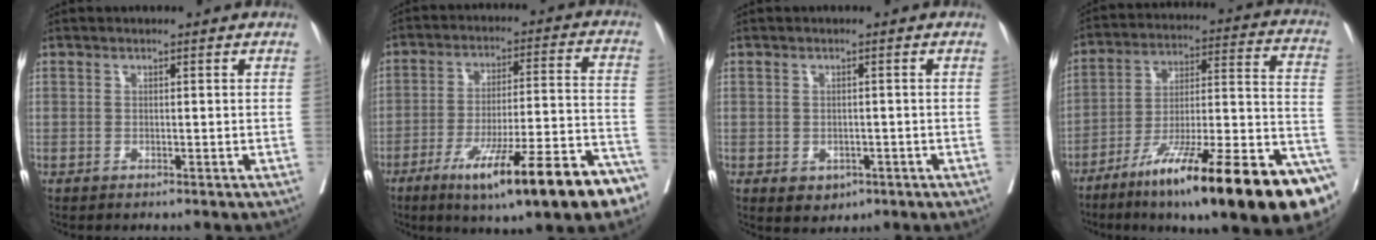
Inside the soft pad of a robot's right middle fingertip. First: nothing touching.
{"total": 19.7, "force": [-12.0, 1.9, 15.5], "torque": [-0.185, -0.007, -0.184]}
{"total": 3.2, "force": [-1.4, 2.4, 1.6], "torque": [-0.019, -0.001, -0.006]}
{"total": 28.5, "force": [-16.5, 3.3, 23.1], "torque": [-0.253, -0.007, -0.266]}